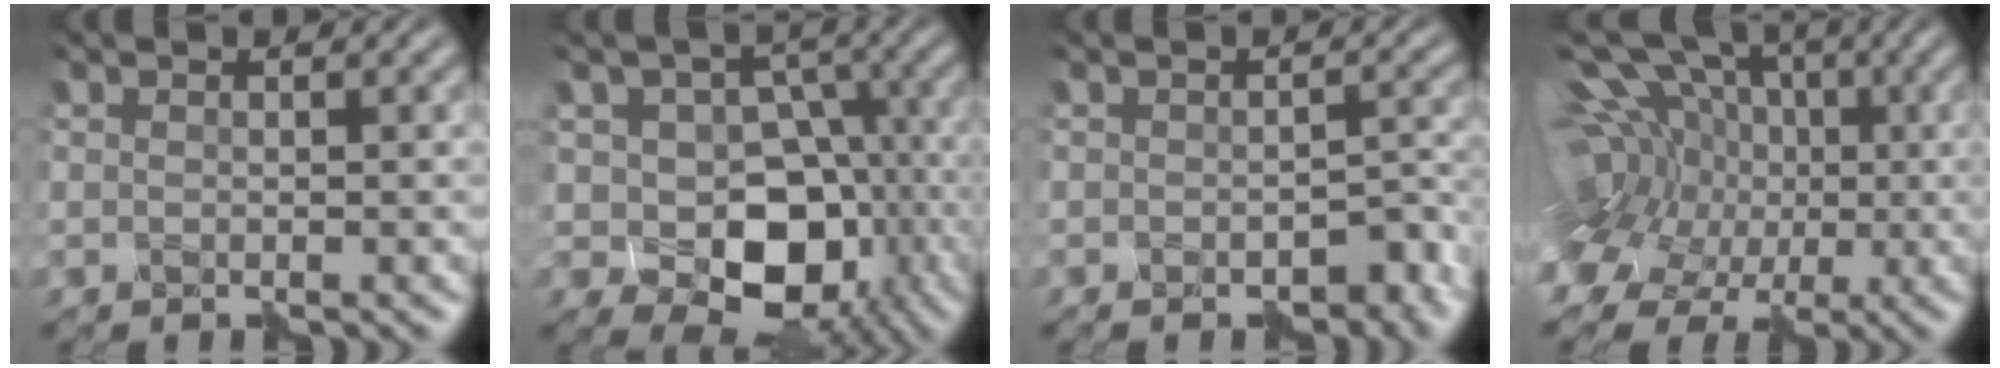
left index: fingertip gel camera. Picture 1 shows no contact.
{"total": 8.0, "force": [-2.6, 6.1, 4.4], "torque": [-0.052, -0.009, -0.053]}
{"total": 2.7, "force": [-1.8, 1.4, 1.4], "torque": [-0.010, -0.005, -0.026]}
{"total": 15.8, "force": [1.9, 12.2, 9.9], "torque": [-0.199, 0.023, 0.007]}